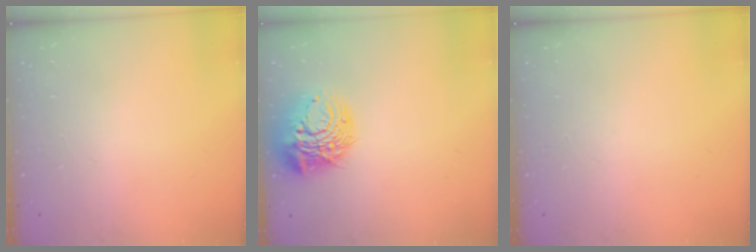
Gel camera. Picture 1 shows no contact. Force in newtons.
{"total": 13.8, "press": 13.7, "slide": 1.5}
{"total": 0.0}